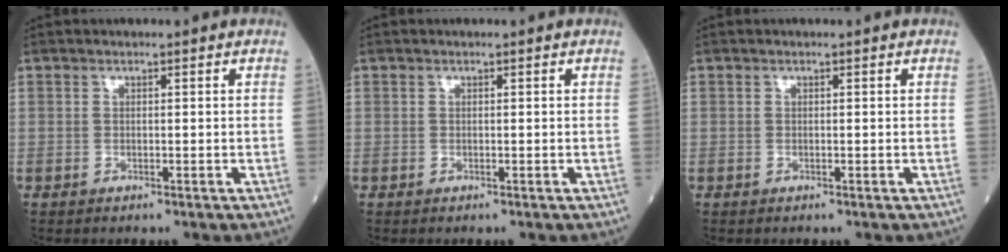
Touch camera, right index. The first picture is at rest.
{"total": 0.0}
{"total": 0.0}